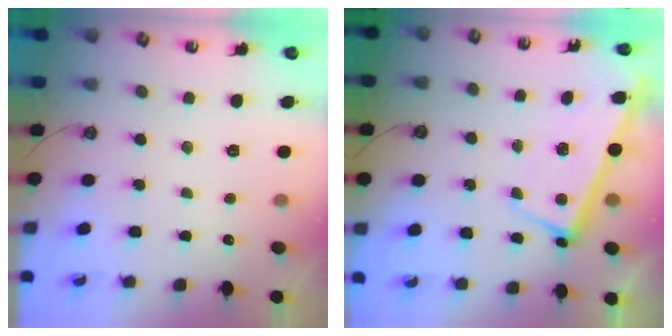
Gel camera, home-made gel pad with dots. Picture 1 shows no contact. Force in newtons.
{"total": 2.5, "press": 2.4, "slide": 0.5}